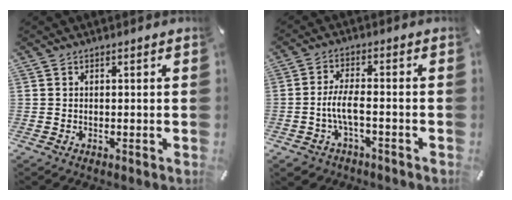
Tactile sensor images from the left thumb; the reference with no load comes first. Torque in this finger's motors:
{"motor_torque": [0.31, 0.51, 0.20, 0.16, 0.14]}